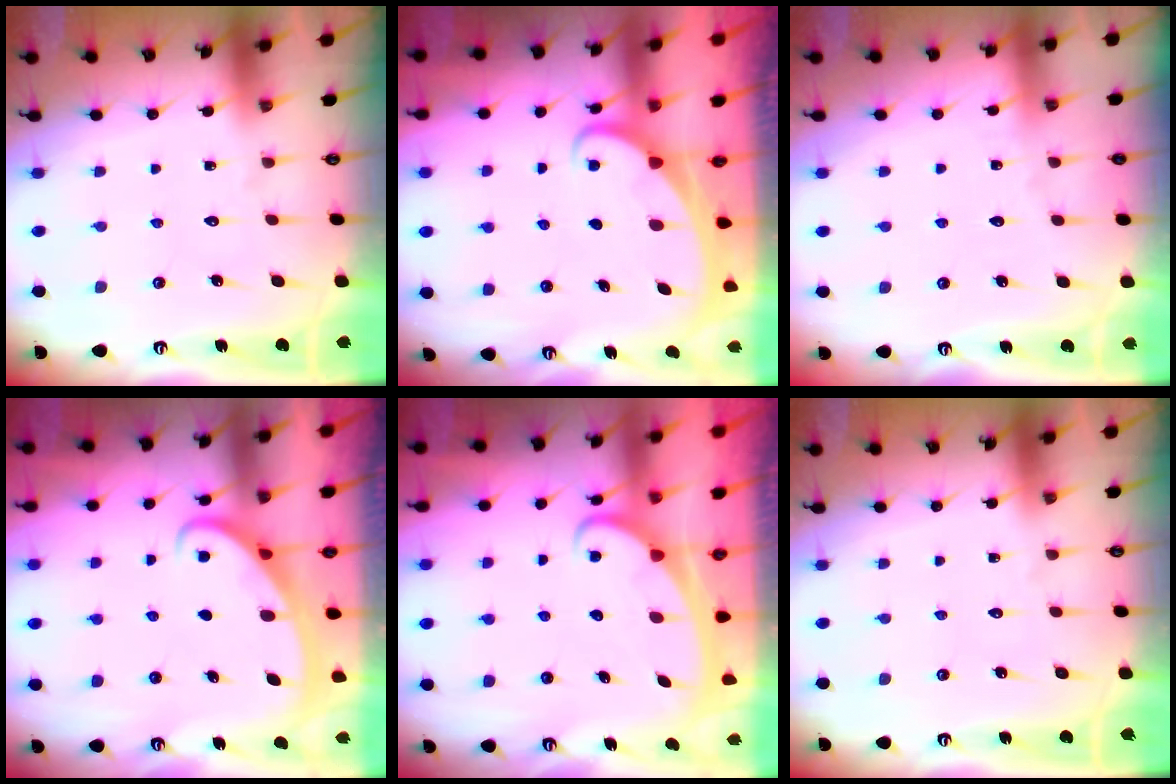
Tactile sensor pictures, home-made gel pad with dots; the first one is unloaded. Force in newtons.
{"total": 1.8, "press": 1.8, "slide": 0.2}
{"total": 2.0, "press": 2.0, "slide": 0.2}
{"total": 2.7, "press": 2.7, "slide": 0.4}
{"total": 2.3, "press": 2.3, "slide": 0.3}
{"total": 0.0}